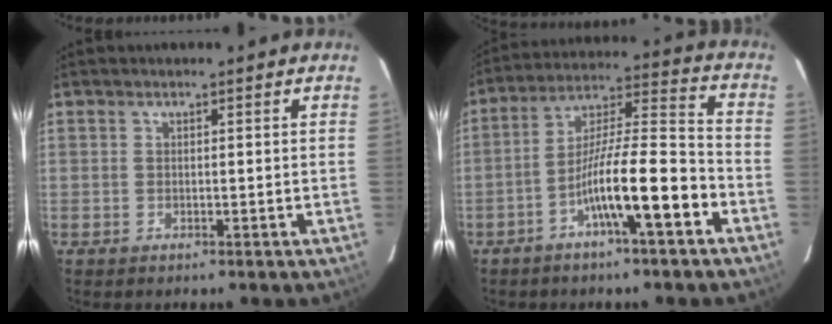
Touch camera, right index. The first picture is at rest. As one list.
[{"total": 12.8, "force": [-5.8, 0.8, 11.4], "torque": [-0.201, 0.013, -0.098]}]